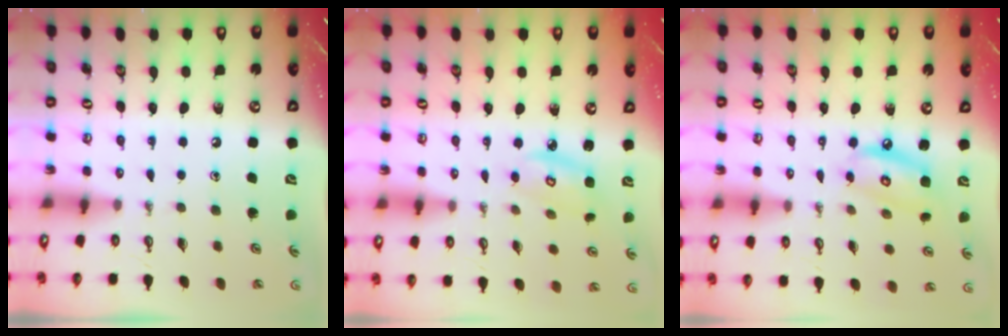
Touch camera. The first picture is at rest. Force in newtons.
{"total": 4.5, "press": 4.5, "slide": 0.3}
{"total": 8.2, "press": 8.2, "slide": 0.7}